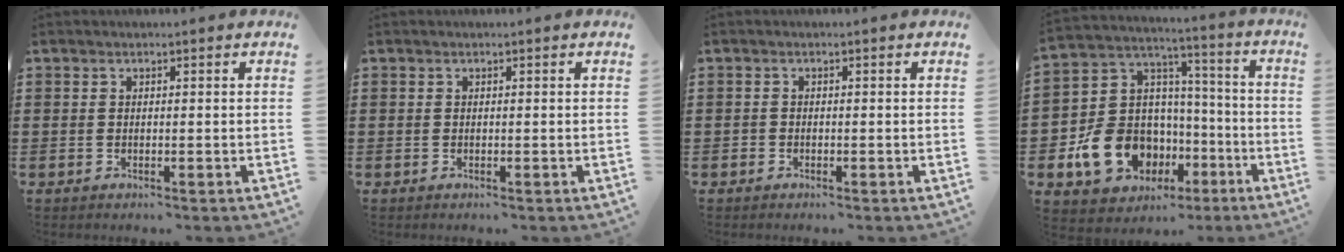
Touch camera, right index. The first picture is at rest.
{"total": 0.0}
{"total": 0.7, "force": [-0.4, 0.6, 0.1], "torque": [-0.003, 0.003, -0.009]}
{"total": 13.4, "force": [-5.6, 10.6, 5.9], "torque": [-0.145, 0.023, -0.091]}